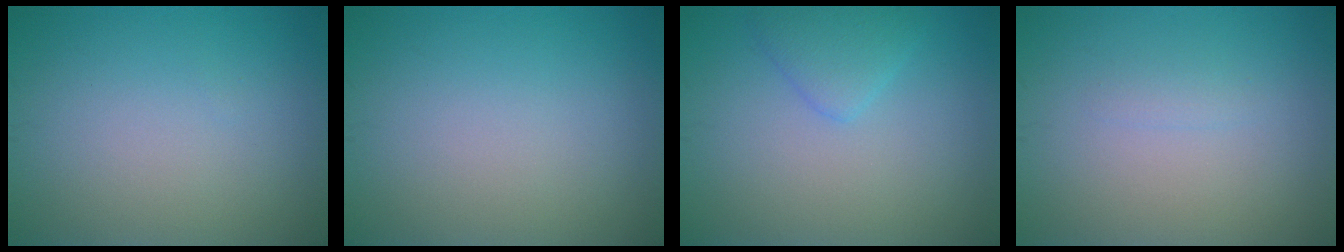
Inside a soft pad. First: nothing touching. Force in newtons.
{"total": 0.0}
{"total": 2.1, "press": 2.1, "slide": 0.2}
{"total": 0.7, "press": 0.7, "slide": 0.1}